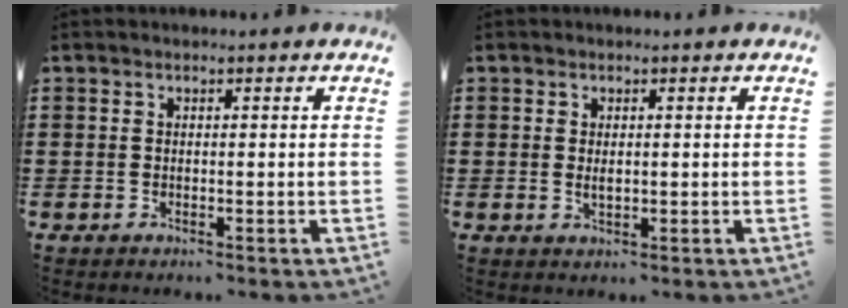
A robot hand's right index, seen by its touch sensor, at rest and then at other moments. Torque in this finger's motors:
{"motor_torque": [1.09, 1.04, 0.01, -0.01]}